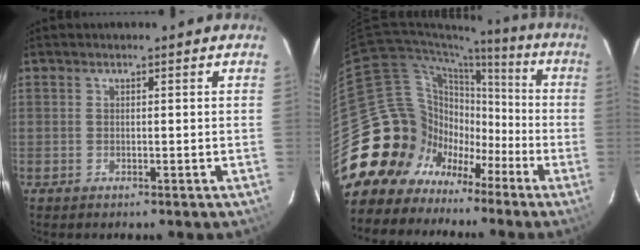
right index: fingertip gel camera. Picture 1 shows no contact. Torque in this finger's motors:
{"motor_torque": [-0.16, -0.42, -0.76, -0.19]}